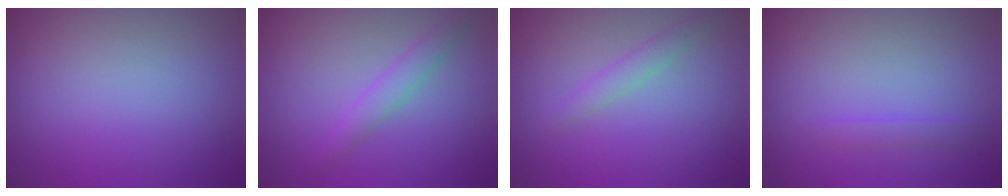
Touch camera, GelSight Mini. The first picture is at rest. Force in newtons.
{"total": 2.0, "press": 2.0, "slide": 0.0}
{"total": 1.4, "press": 1.4, "slide": 0.1}
{"total": 0.9, "press": 0.9, "slide": 0.1}